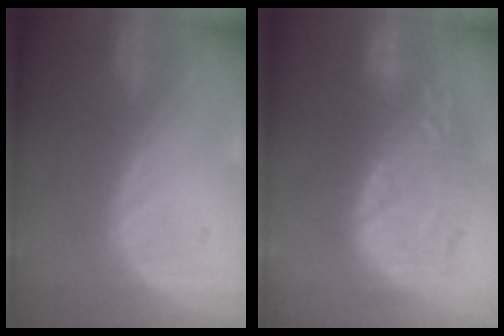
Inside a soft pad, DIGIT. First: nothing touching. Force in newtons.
{"total": 11.2, "press": 10.8, "slide": 3.1}